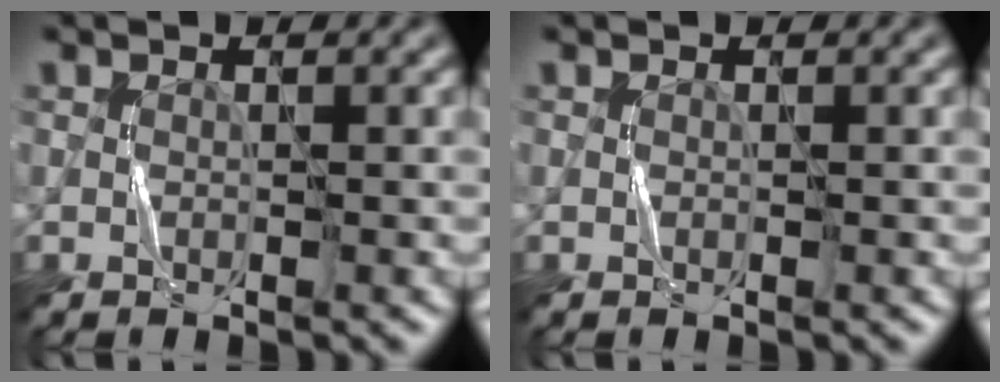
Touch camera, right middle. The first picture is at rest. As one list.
[{"total": 0.0}]